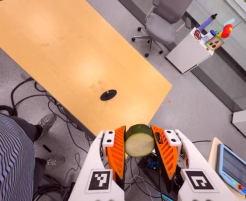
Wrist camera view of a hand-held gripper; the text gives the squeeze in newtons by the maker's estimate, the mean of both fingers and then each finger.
{"total": 13.3, "left": 11.6, "right": 14.9}